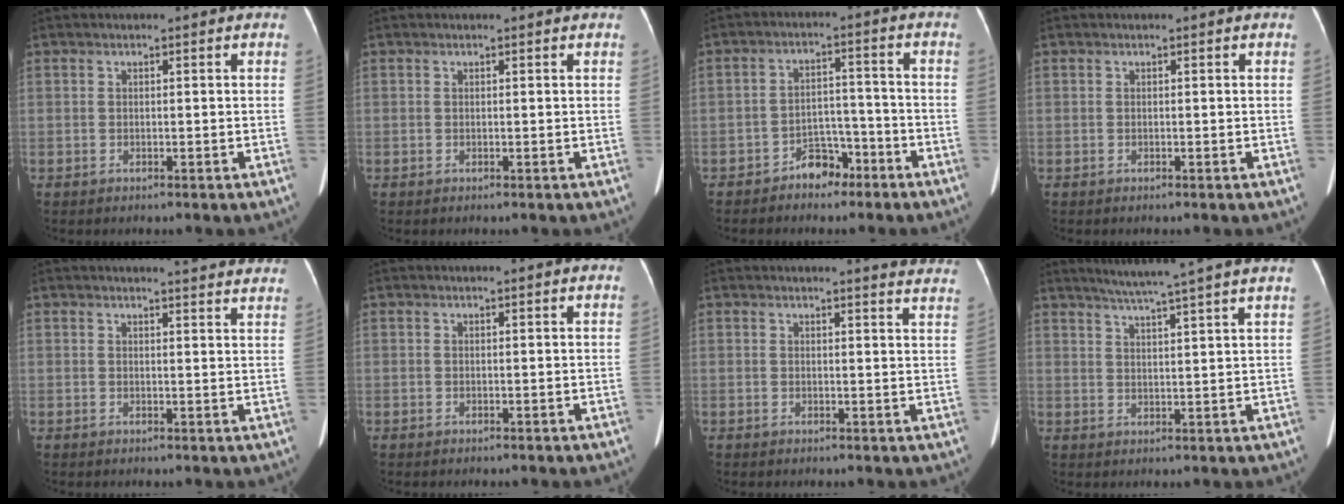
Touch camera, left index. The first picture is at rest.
{"total": 0.6, "force": [0.5, 0.2, 0.1], "torque": [-0.007, 0.013, 0.006]}
{"total": 5.0, "force": [-3.8, 2.6, 1.9], "torque": [-0.030, 0.012, -0.059]}
{"total": 0.0}
{"total": 9.3, "force": [8.9, 0.6, 2.6], "torque": [-0.022, -0.020, 0.079]}
{"total": 0.0}
{"total": 8.2, "force": [8.0, 0.3, 1.7], "torque": [-0.004, -0.037, 0.057]}
{"total": 10.9, "force": [9.1, -1.8, 5.7], "torque": [-0.091, 0.008, 0.117]}